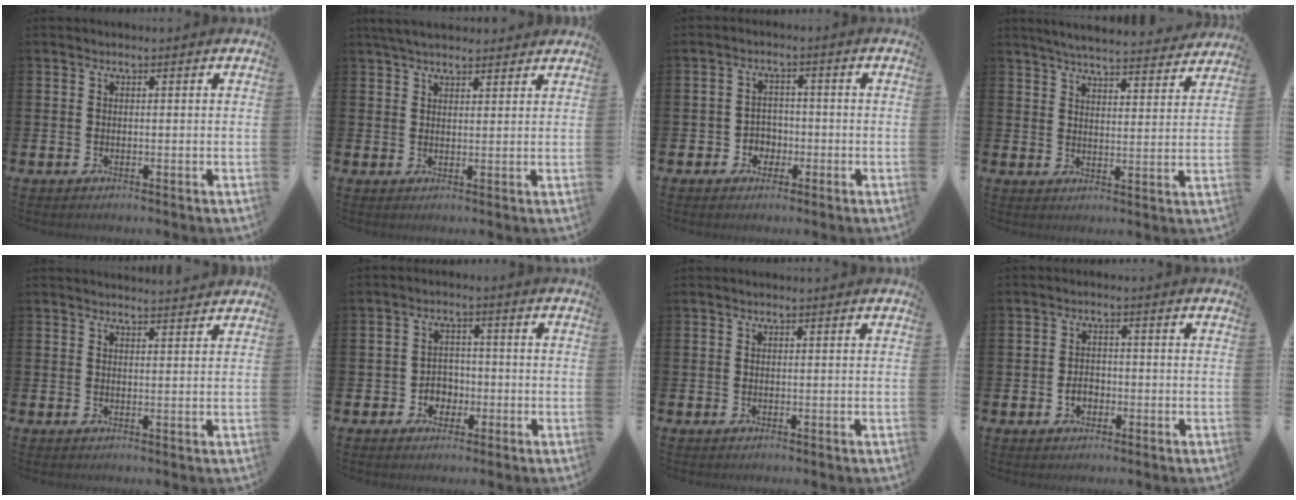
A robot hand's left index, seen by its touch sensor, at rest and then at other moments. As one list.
[{"total": 4.1, "force": [3.7, 1.1, 1.1], "torque": [-0.029, -0.008, 0.070]}, {"total": 2.8, "force": [-1.2, 2.4, 0.7], "torque": [-0.015, 0.002, -0.032]}, {"total": 5.5, "force": [5.4, 0.5, 1.0], "torque": [-0.028, -0.040, 0.093]}, {"total": 2.3, "force": [2.3, -0.1, 0.0], "torque": [0.006, -0.016, 0.040]}, {"total": 3.2, "force": [-1.2, 2.7, 1.1], "torque": [-0.023, 0.002, -0.030]}, {"total": 0.0}, {"total": 2.4, "force": [-0.8, 1.8, 1.4], "torque": [-0.015, -0.001, -0.022]}]